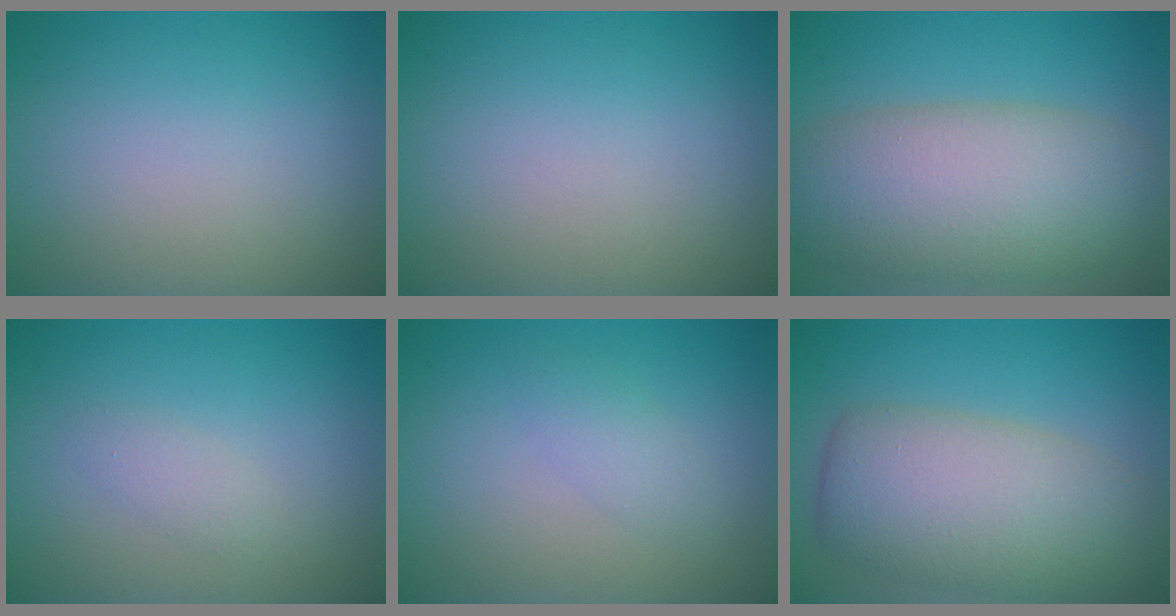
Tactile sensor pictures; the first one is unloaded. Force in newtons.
{"total": 0.0}
{"total": 9.6, "press": 9.6, "slide": 0.6}
{"total": 1.2, "press": 1.2, "slide": 0.1}
{"total": 1.6, "press": 1.6, "slide": 0.0}
{"total": 8.2, "press": 8.2, "slide": 0.3}